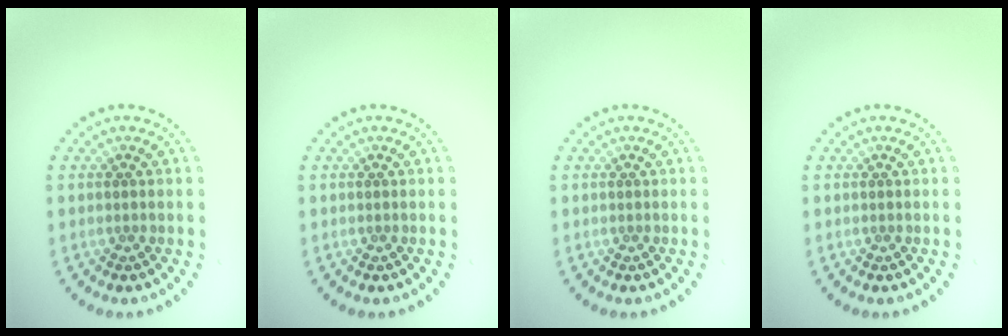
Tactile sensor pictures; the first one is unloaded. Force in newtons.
{"total": 0.0}
{"total": 0.0}
{"total": 0.0}